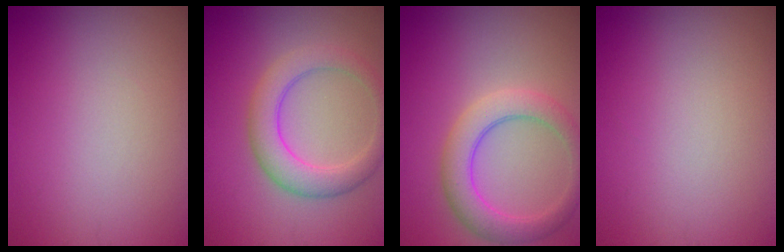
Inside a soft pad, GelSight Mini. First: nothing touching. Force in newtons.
{"total": 4.3, "press": 4.3, "slide": 0.2}
{"total": 4.5, "press": 4.5, "slide": 0.3}
{"total": 0.0}